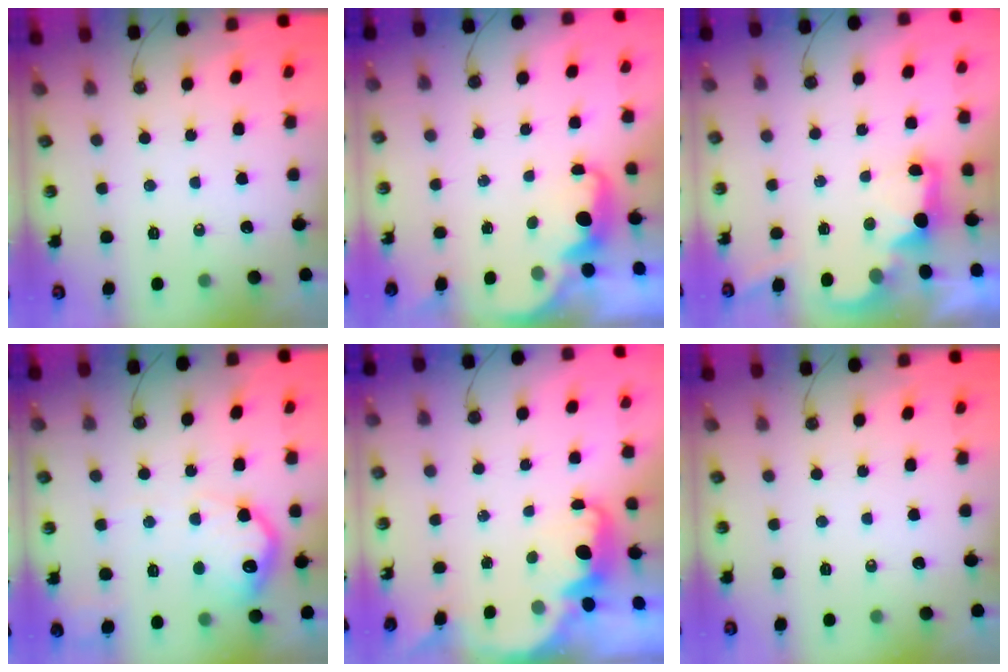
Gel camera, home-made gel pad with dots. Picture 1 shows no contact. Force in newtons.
{"total": 4.0, "press": 4.0, "slide": 0.7}
{"total": 3.0, "press": 2.9, "slide": 0.6}
{"total": 16.9, "press": 16.9, "slide": 1.2}
{"total": 2.6, "press": 2.6, "slide": 0.6}
{"total": 0.0}